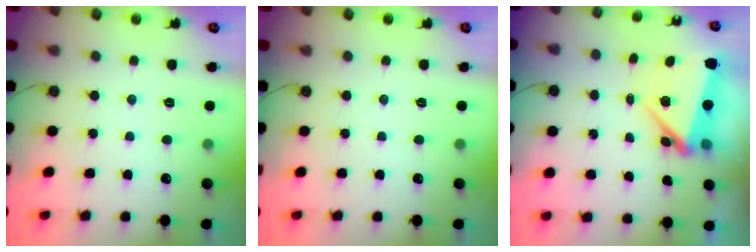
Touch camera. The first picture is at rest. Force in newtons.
{"total": 0.0}
{"total": 6.3, "press": 6.2, "slide": 0.5}